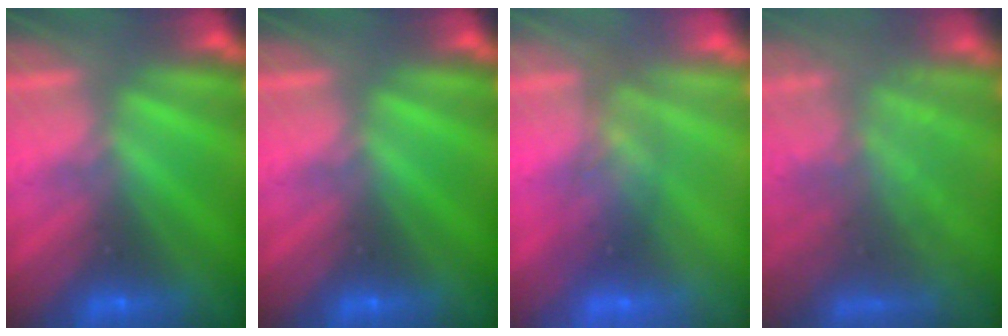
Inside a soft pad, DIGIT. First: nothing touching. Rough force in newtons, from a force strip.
{"total": 0.0}
{"total": 2.6}
{"total": 10.2}